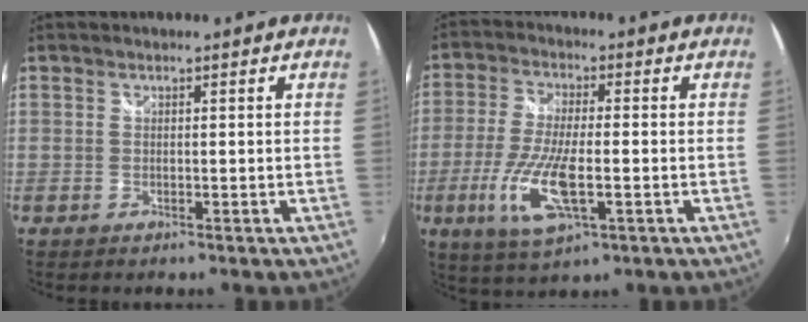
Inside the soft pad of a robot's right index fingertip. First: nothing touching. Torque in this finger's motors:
{"motor_torque": [0.98, -0.42, 0.67, 0.12]}